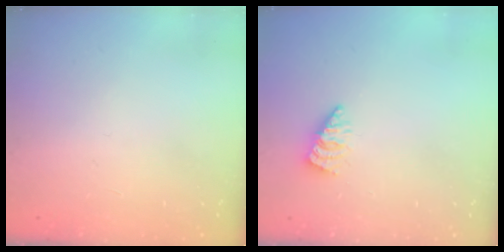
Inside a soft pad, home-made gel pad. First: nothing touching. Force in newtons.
{"total": 2.3, "press": 2.3, "slide": 0.3}